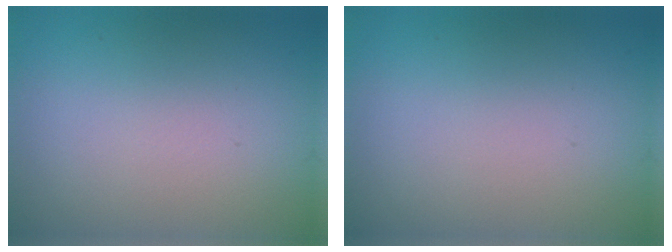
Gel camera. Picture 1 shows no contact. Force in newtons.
{"total": 0.0}